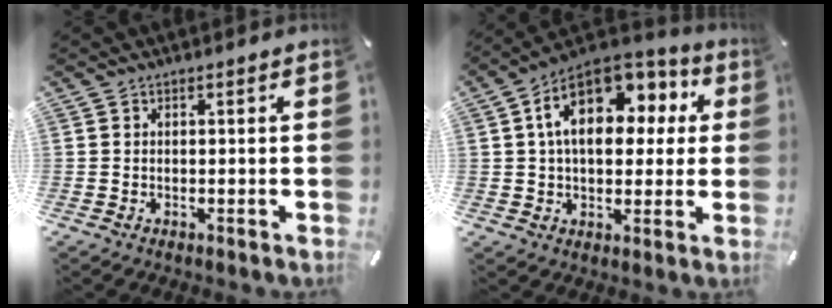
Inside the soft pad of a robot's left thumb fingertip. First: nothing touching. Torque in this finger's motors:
{"motor_torque": [1.95, 2.03, 1.59, -1.17, 0.61]}